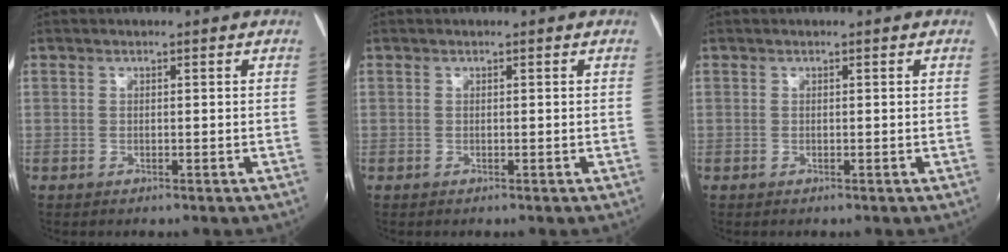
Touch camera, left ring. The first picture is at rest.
{"total": 0.0}
{"total": 0.0}